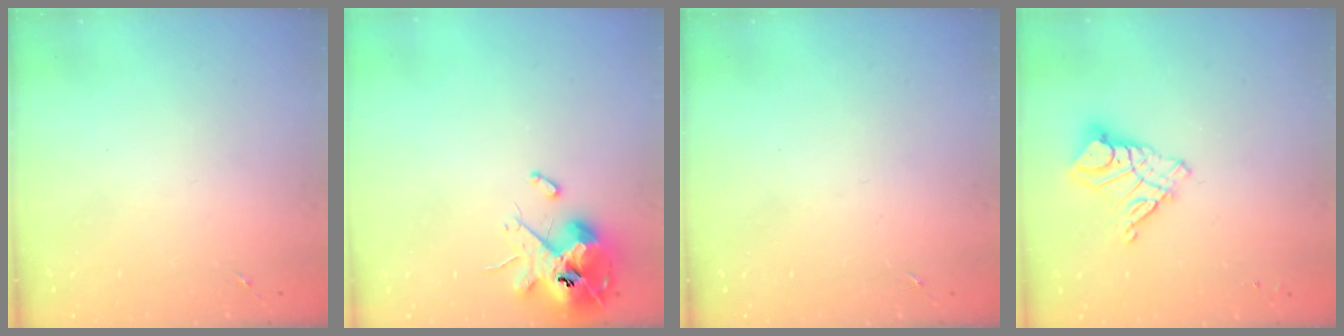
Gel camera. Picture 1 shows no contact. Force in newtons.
{"total": 13.1, "press": 12.9, "slide": 2.1}
{"total": 0.0}
{"total": 9.7, "press": 9.7, "slide": 1.1}